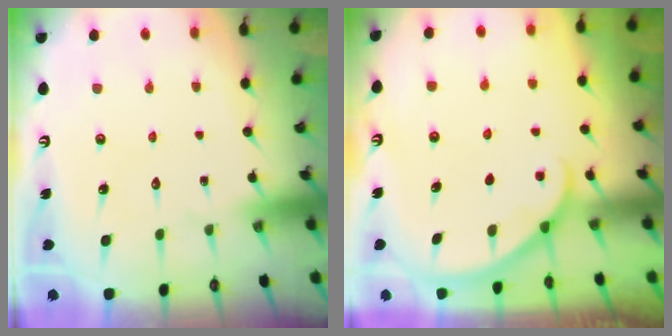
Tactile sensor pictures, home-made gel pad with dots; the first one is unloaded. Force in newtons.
{"total": 1.7, "press": 1.6, "slide": 0.2}